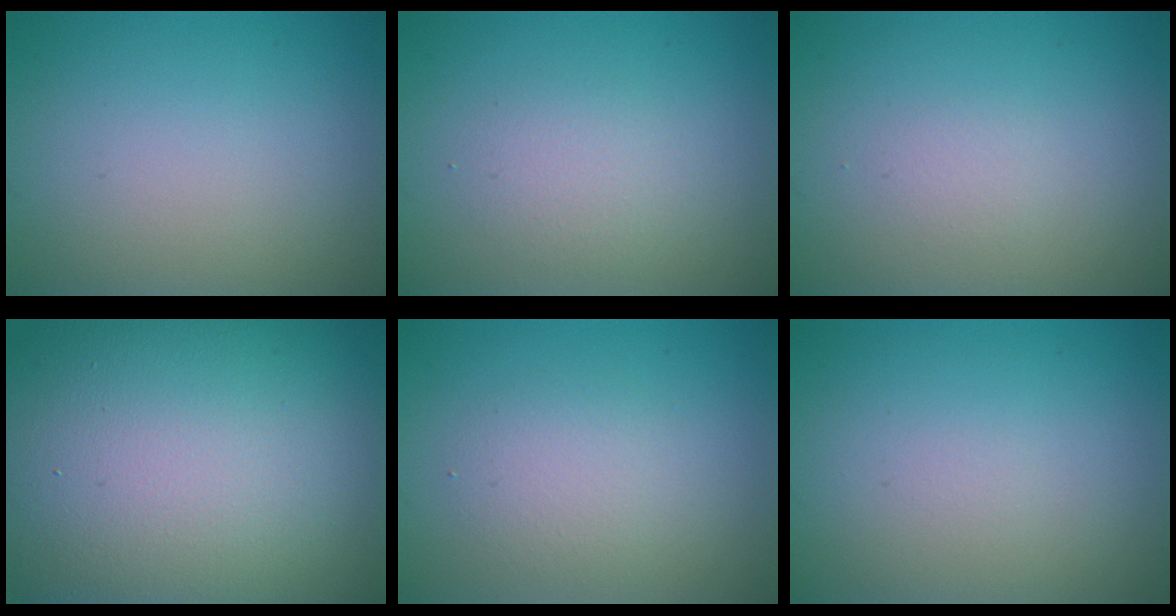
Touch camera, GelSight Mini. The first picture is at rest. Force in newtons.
{"total": 1.9, "press": 1.8, "slide": 0.2}
{"total": 0.7, "press": 0.7, "slide": 0.0}
{"total": 21.2, "press": 21.2, "slide": 1.4}
{"total": 2.4, "press": 2.4, "slide": 0.2}
{"total": 0.0}